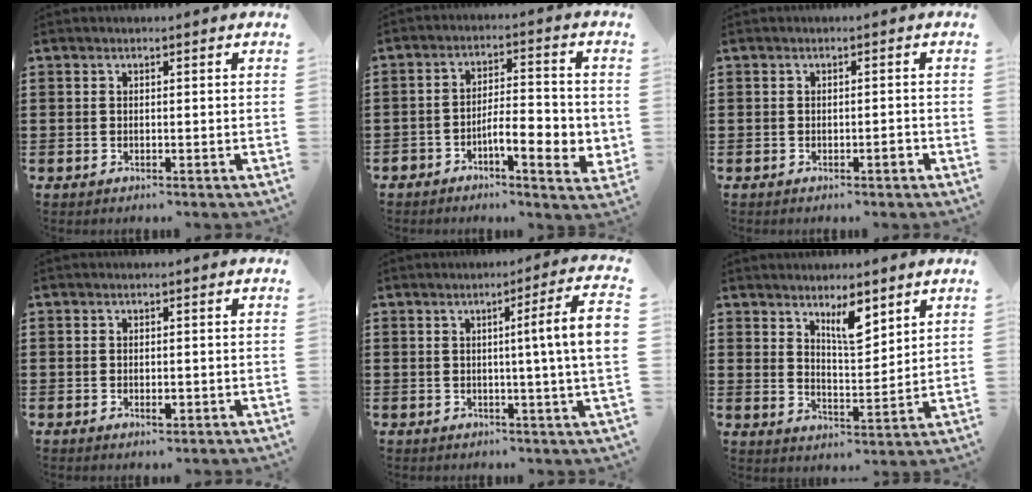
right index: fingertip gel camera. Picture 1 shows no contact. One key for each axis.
{"total": 6.5, "fx": -2.6, "fy": 2.2, "fz": 5.5, "tx": -0.086, "ty": -0.003, "tz": -0.048}
{"total": 1.4, "fx": -0.9, "fy": 0.3, "fz": 1.0, "tx": -0.018, "ty": -0.002, "tz": -0.017}
{"total": 1.2, "fx": -0.3, "fy": 0.5, "fz": 1.0, "tx": -0.019, "ty": -0.002, "tz": -0.006}
{"total": 7.8, "fx": 0.8, "fy": -0.9, "fz": 7.7, "tx": -0.124, "ty": -0.015, "tz": 0.006}
{"total": 6.0, "fx": 4.4, "fy": 1.9, "fz": 3.7, "tx": -0.058, "ty": -0.015, "tz": 0.072}